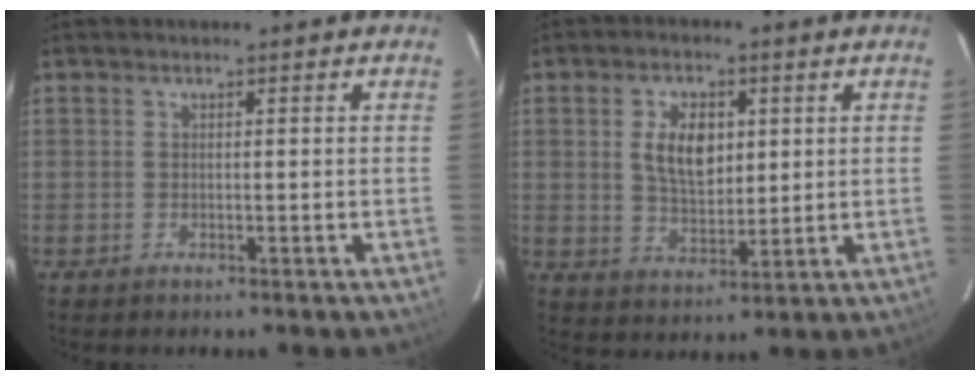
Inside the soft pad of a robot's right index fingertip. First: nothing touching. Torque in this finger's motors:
{"motor_torque": [1.04, -0.13, 0.47, 0.12]}